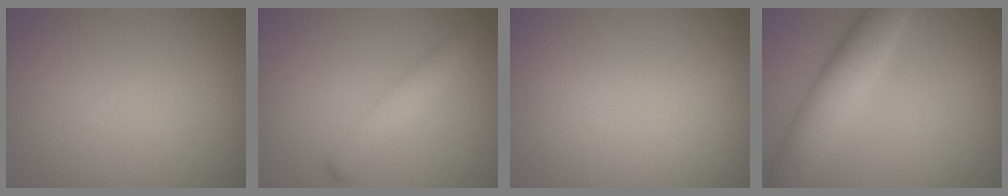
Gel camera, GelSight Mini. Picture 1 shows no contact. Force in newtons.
{"total": 2.5, "press": 2.5, "slide": 0.1}
{"total": 0.0}
{"total": 5.4, "press": 5.4, "slide": 0.1}